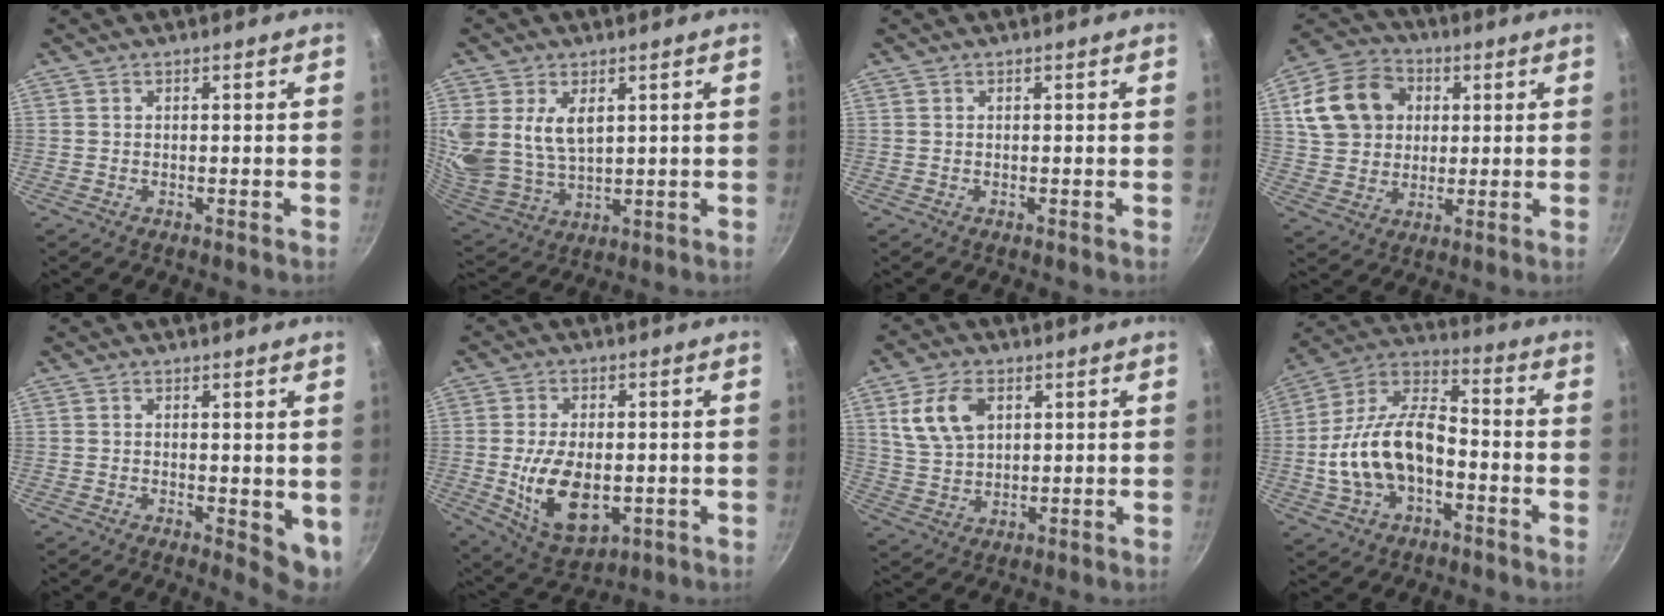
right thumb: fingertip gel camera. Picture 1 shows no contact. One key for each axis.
{"total": 13.4, "fx": 4.4, "fy": 8.7, "fz": 9.1, "tx": -0.186, "ty": -0.028, "tz": 0.101}
{"total": 0.0}
{"total": 15.2, "fx": 3.8, "fy": 12.2, "fz": 8.1, "tx": -0.127, "ty": 0.014, "tz": 0.062}
{"total": 5.4, "fx": 0.7, "fy": 2.6, "fz": 4.7, "tx": -0.053, "ty": -0.013, "tz": 0.013}
{"total": 13.0, "fx": -1.6, "fy": 7.7, "fz": 10.4, "tx": -0.174, "ty": -0.009, "tz": -0.010}
{"total": 9.7, "fx": 3.5, "fy": 6.2, "fz": 6.5, "tx": -0.111, "ty": -0.008, "tz": 0.073}
{"total": 17.3, "fx": -3.9, "fy": 10.0, "fz": 13.6, "tx": -0.234, "ty": 0.048, "tz": -0.083}